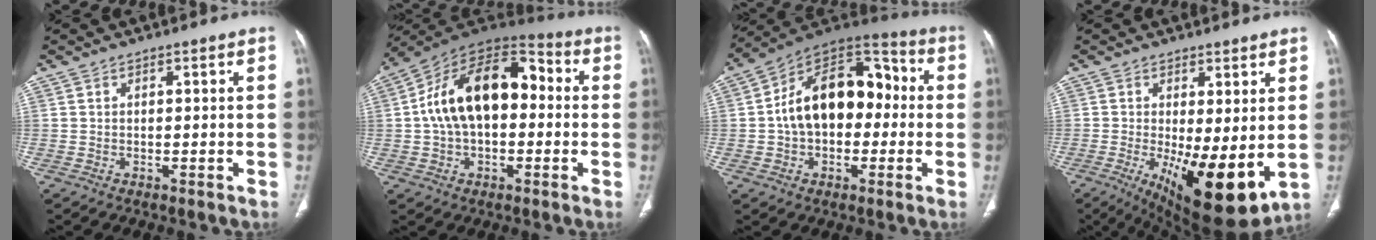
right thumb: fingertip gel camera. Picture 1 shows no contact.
{"total": 19.6, "force": [0.9, 12.0, 15.5], "torque": [-0.244, 0.048, 0.008]}
{"total": 19.1, "force": [0.1, 12.5, 14.4], "torque": [-0.192, 0.049, -0.006]}
{"total": 14.6, "force": [-2.2, 5.1, 13.5], "torque": [-0.208, -0.034, -0.015]}